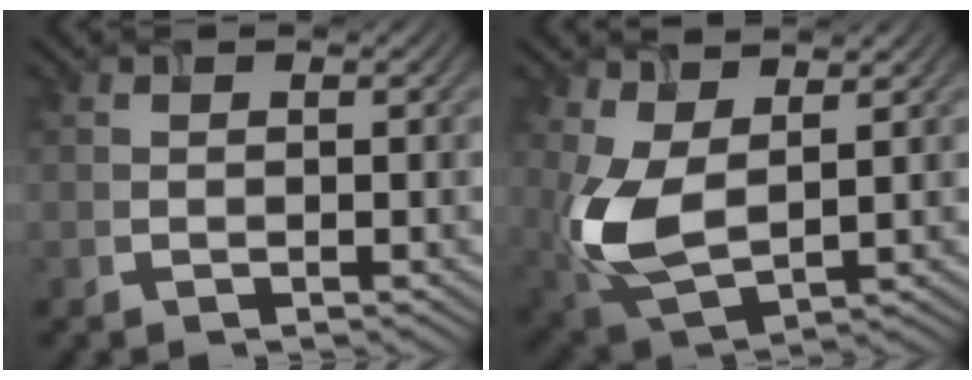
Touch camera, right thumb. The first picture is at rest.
{"total": 7.9, "force": [1.1, 4.3, 6.5], "torque": [-0.167, -0.006, 0.025]}